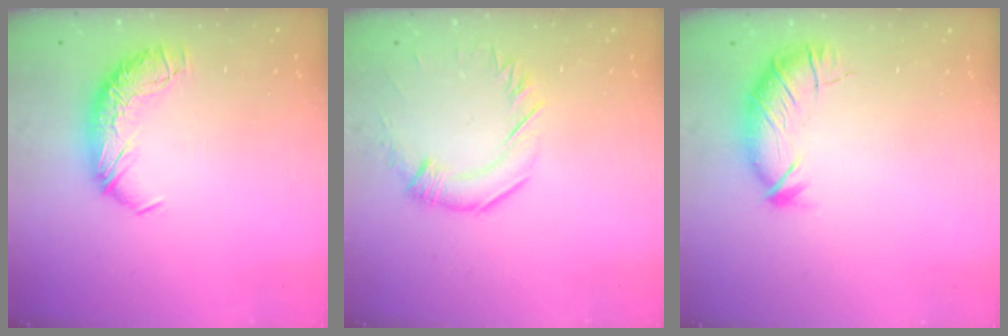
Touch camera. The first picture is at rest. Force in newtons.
{"total": 1.0, "press": 1.0, "slide": 0.4}
{"total": 3.8, "press": 3.8, "slide": 0.7}